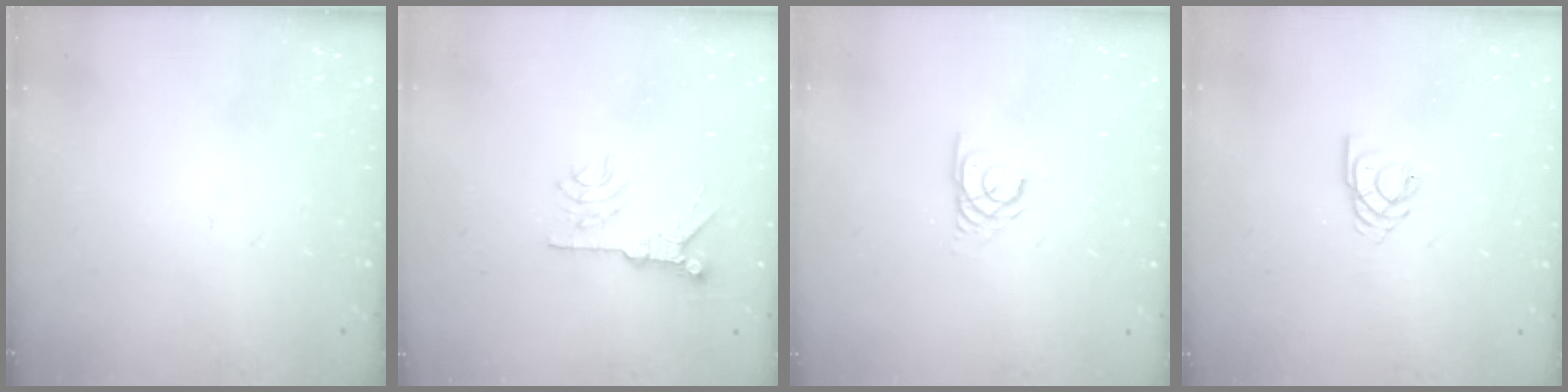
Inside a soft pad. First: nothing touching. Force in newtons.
{"total": 7.3, "press": 7.3, "slide": 0.7}
{"total": 2.2, "press": 2.2, "slide": 0.3}
{"total": 2.6, "press": 2.6, "slide": 0.3}